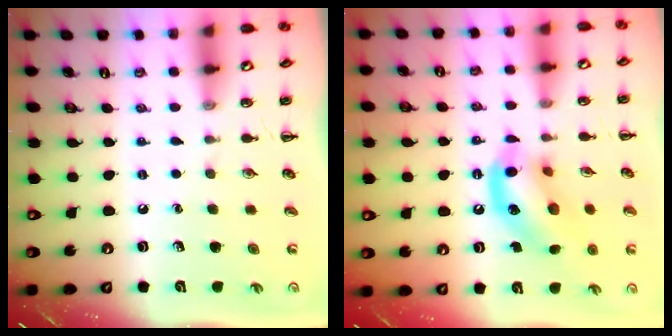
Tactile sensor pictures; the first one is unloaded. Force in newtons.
{"total": 14.5, "press": 14.3, "slide": 2.7}